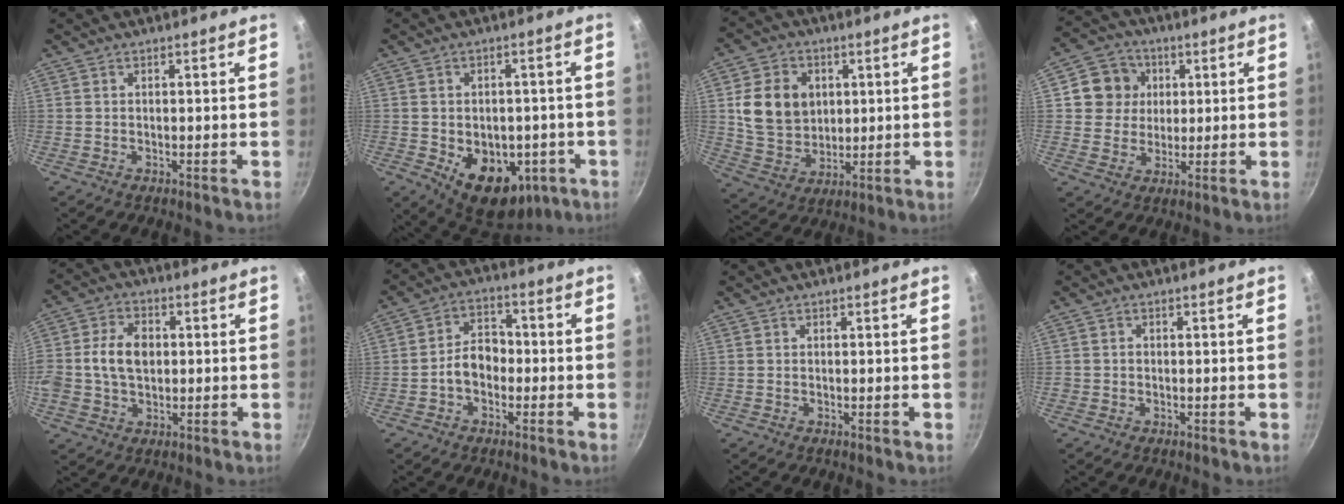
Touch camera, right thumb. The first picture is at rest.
{"total": 14.9, "force": [-4.4, 10.4, 9.8], "torque": [-0.106, 0.000, -0.041]}
{"total": 13.0, "force": [2.5, 10.4, 7.2], "torque": [-0.107, -0.009, 0.052]}
{"total": 8.9, "force": [2.2, 8.2, 2.8], "torque": [-0.017, 0.010, 0.031]}
{"total": 10.9, "force": [0.4, 7.9, 7.5], "torque": [-0.129, 0.018, -0.003]}
{"total": 6.8, "force": [-1.6, 5.0, 4.4], "torque": [-0.040, 0.030, -0.037]}
{"total": 0.0}
{"total": 0.8, "force": [-0.3, 0.7, 0.2], "torque": [-0.003, 0.002, -0.006]}